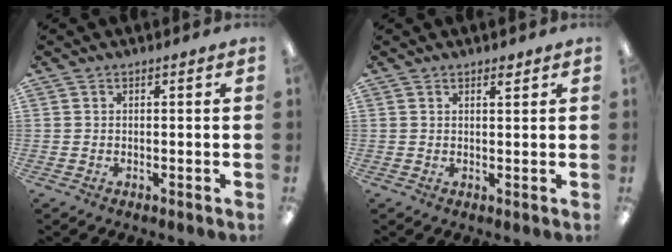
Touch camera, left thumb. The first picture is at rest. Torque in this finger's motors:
{"motor_torque": [-0.10, -0.06, -0.48, 0.14, -0.02]}